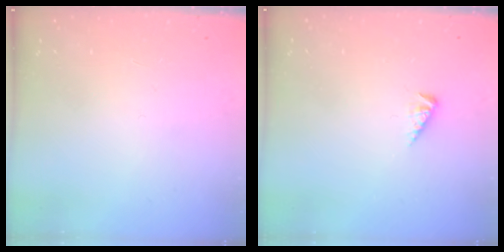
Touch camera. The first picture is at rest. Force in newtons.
{"total": 2.4, "press": 2.3, "slide": 0.5}